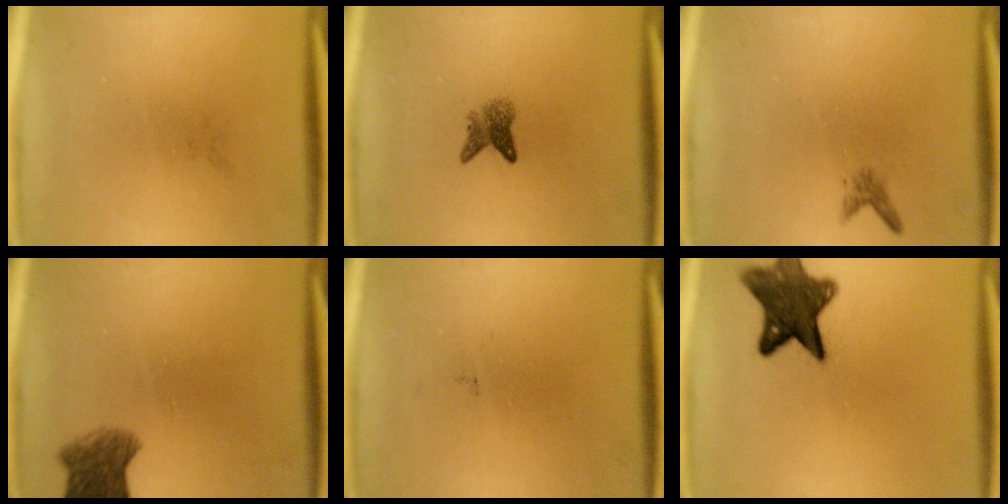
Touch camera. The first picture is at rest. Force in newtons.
{"total": 2.6}
{"total": 1.1}
{"total": 5.0}
{"total": 0.0}
{"total": 10.8}